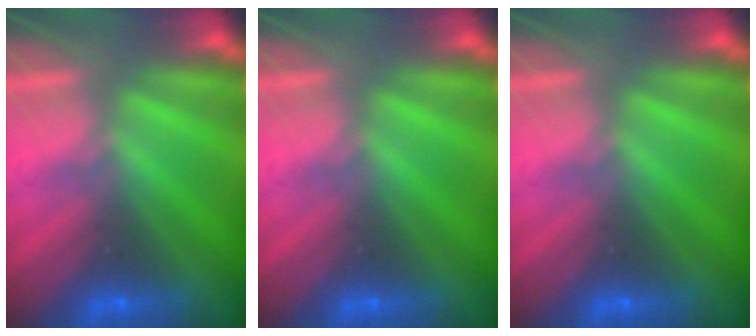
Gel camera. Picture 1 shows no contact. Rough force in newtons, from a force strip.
{"total": 0.0}
{"total": 0.0}